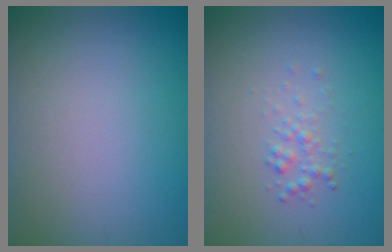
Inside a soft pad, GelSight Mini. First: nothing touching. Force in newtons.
{"total": 1.1, "press": 1.1, "slide": 0.1}